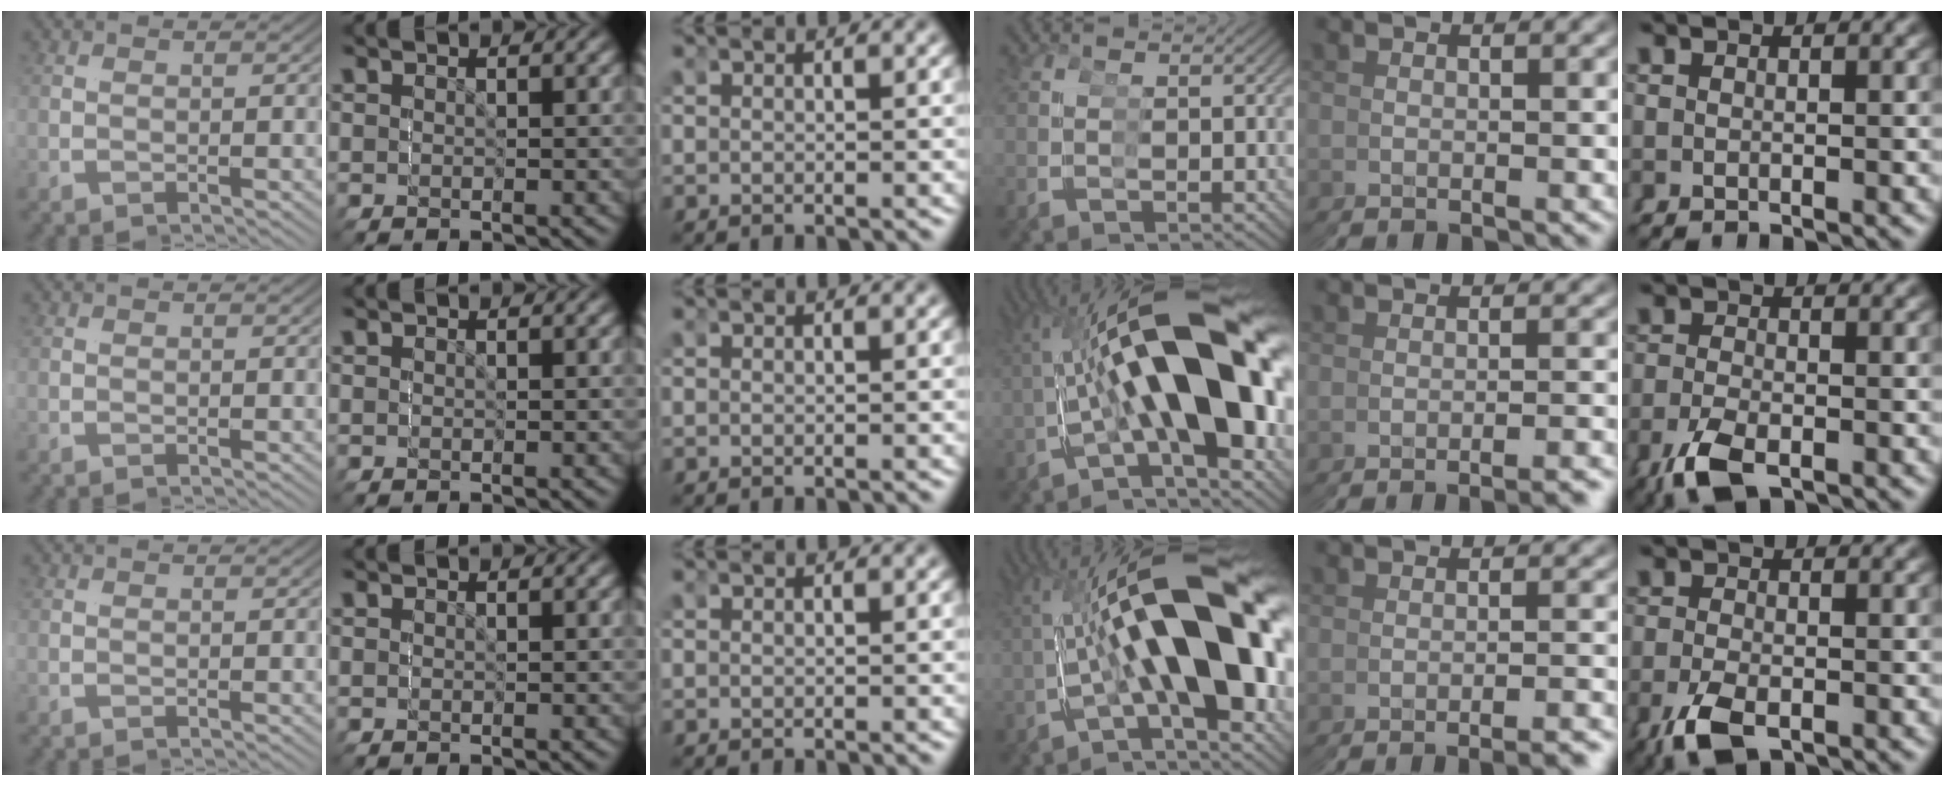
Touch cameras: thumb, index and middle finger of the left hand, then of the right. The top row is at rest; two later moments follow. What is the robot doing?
{"motion": "grasp_and_lifting", "object": "screwdriver"}